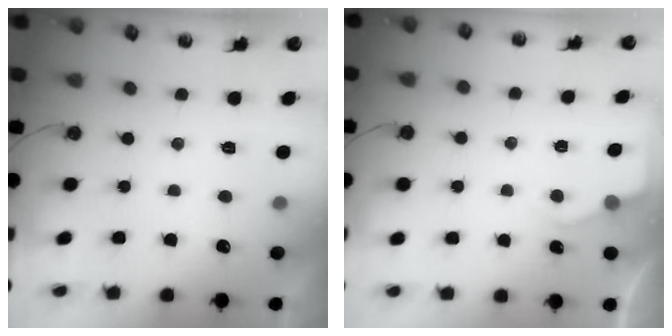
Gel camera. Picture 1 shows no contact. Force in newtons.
{"total": 2.6, "press": 2.6, "slide": 0.4}